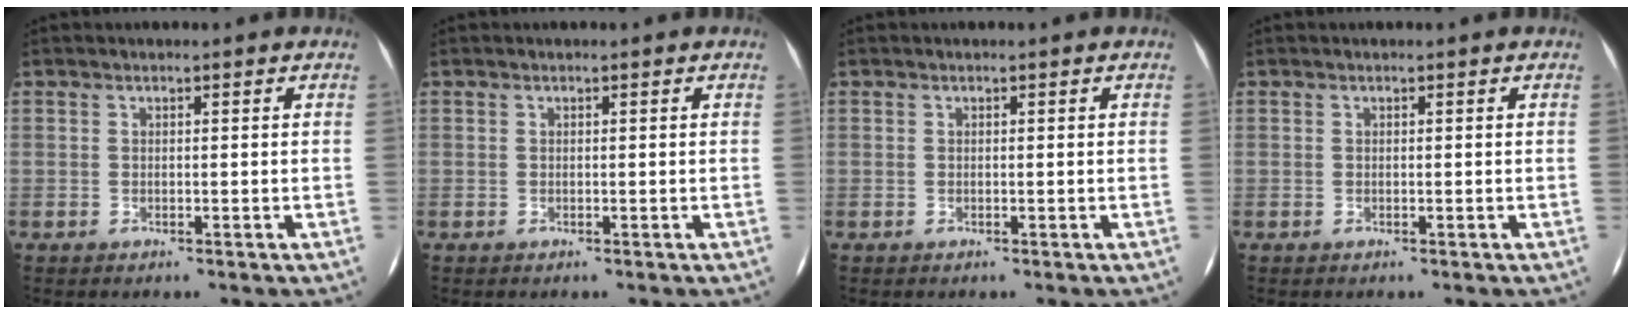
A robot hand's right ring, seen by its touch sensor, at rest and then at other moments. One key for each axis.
{"total": 0.0}
{"total": 0.0}
{"total": 0.0}